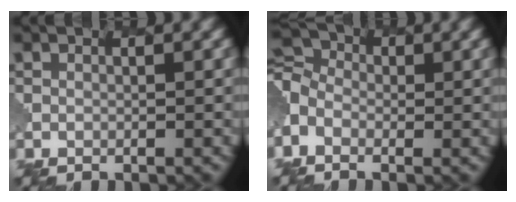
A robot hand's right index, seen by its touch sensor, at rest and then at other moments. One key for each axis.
{"total": 4.1, "fx": -1.6, "fy": 3.0, "fz": 2.4, "tx": -0.059, "ty": 0.000, "tz": -0.039}